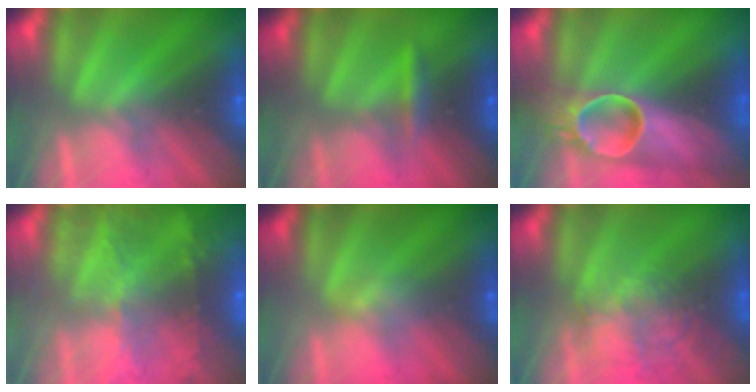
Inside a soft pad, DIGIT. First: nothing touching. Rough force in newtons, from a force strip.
{"total": 2.3}
{"total": 8.3}
{"total": 9.4}
{"total": 2.3}
{"total": 2.1}